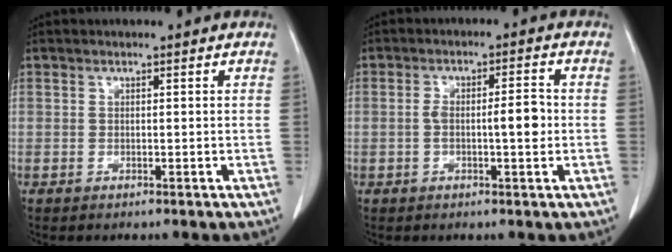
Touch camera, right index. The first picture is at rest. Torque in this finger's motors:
{"motor_torque": [0.67, -0.05, 0.33, 0.08]}